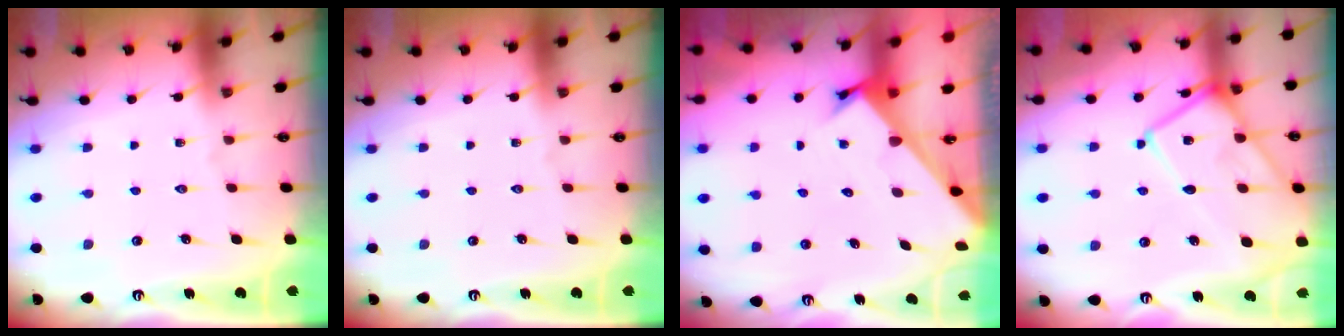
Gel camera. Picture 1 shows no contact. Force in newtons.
{"total": 0.0}
{"total": 2.3, "press": 2.3, "slide": 0.2}
{"total": 14.9, "press": 14.8, "slide": 1.4}